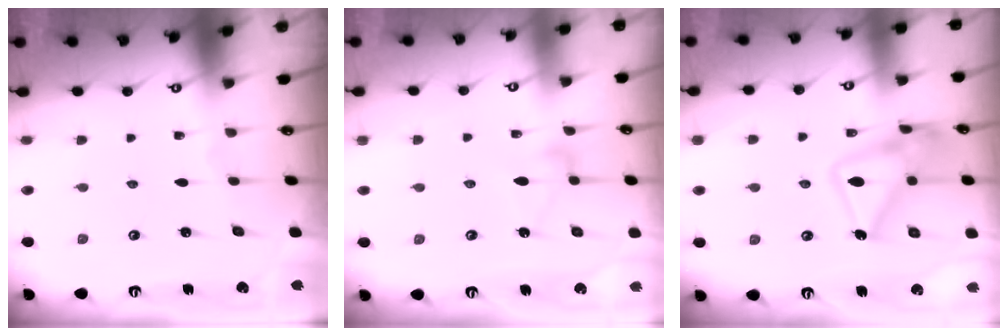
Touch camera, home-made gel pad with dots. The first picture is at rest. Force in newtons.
{"total": 6.4, "press": 6.4, "slide": 0.3}
{"total": 18.6, "press": 18.5, "slide": 1.4}